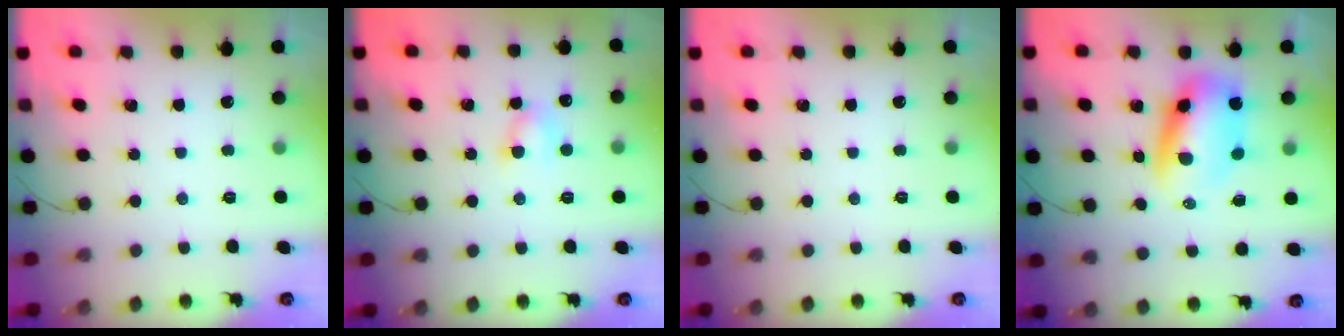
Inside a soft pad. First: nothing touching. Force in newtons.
{"total": 4.6, "press": 4.5, "slide": 0.8}
{"total": 0.0}
{"total": 9.9, "press": 9.6, "slide": 2.7}